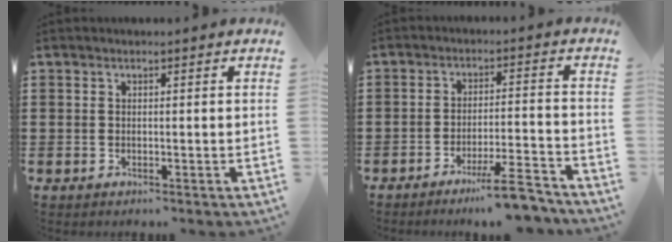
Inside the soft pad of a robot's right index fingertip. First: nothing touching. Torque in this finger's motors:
{"motor_torque": [0.18, -0.18, -0.06, -0.05]}